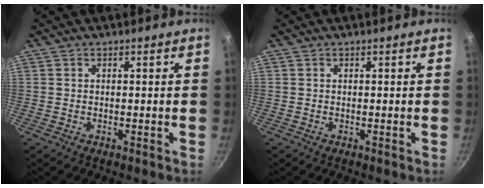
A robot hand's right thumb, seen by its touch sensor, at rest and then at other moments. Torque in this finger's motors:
{"motor_torque": [-0.24, -0.09, 0.00, -0.01, 0.03]}